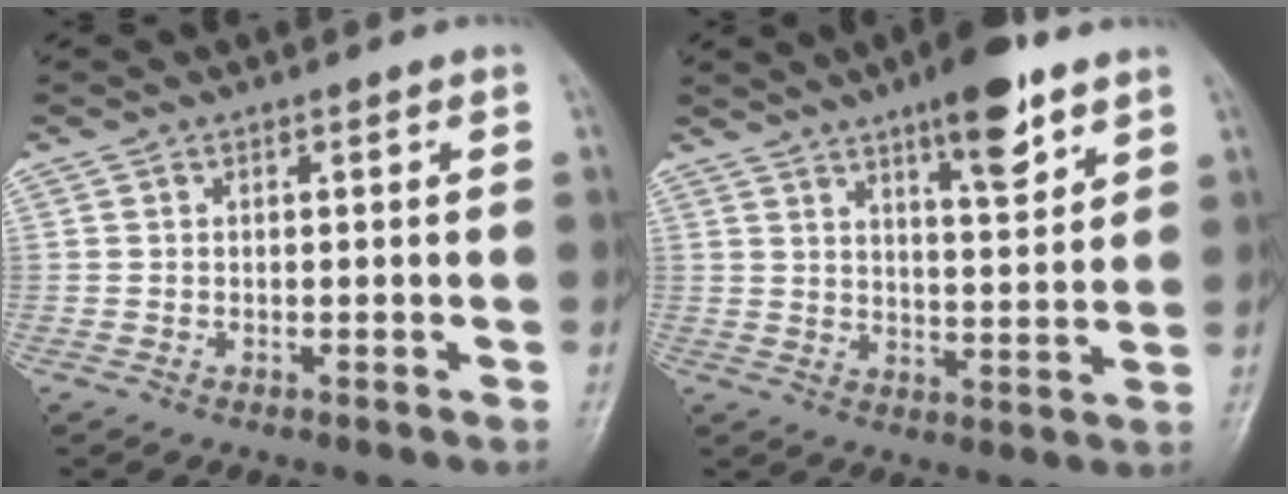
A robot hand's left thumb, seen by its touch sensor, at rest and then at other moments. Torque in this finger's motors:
{"motor_torque": [1.77, 1.00, 0.96, -0.92, 0.08]}